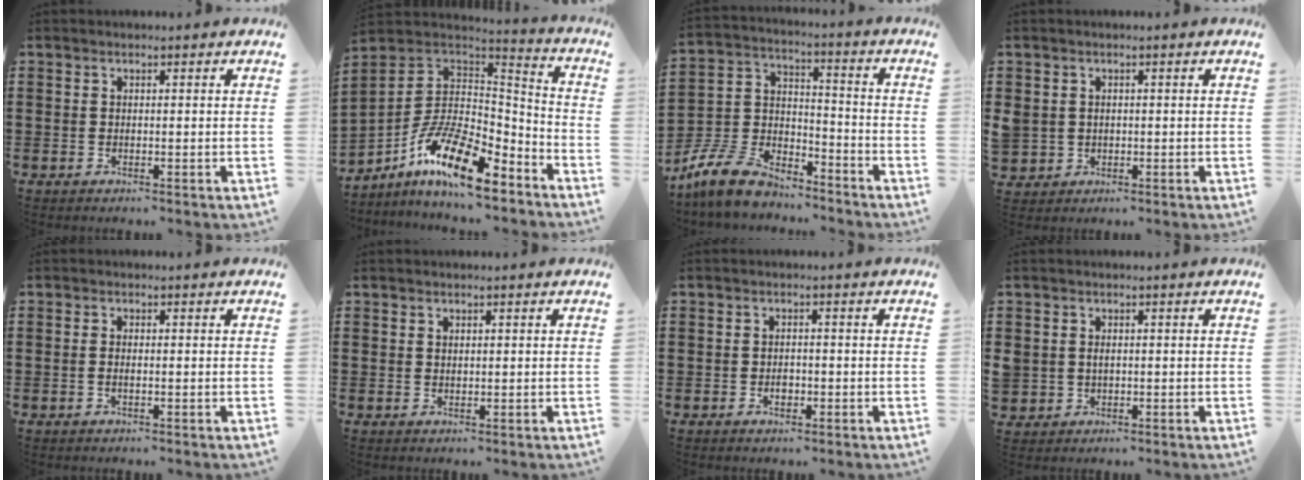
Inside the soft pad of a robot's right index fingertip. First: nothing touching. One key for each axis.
{"total": 15.1, "fx": -8.5, "fy": 5.4, "fz": 11.2, "tx": -0.221, "ty": 0.017, "tz": -0.154}
{"total": 9.1, "fx": -8.2, "fy": 2.6, "fz": 3.2, "tx": -0.081, "ty": 0.016, "tz": -0.164}
{"total": 1.8, "fx": -0.1, "fy": 1.8, "fz": 0.1, "tx": -0.014, "ty": 0.005, "tz": -0.003}
{"total": 0.9, "fx": -0.2, "fy": 0.3, "fz": 0.9, "tx": -0.018, "ty": -0.003, "tz": -0.002}
{"total": 0.6, "fx": 0.5, "fy": 0.3, "fz": 0.2, "tx": -0.004, "ty": 0.002, "tz": 0.010}
{"total": 1.6, "fx": -0.7, "fy": 1.0, "fz": 1.1, "tx": -0.020, "ty": 0.001, "tz": -0.012}
{"total": 1.4, "fx": 0.0, "fy": 1.3, "fz": 0.5, "tx": -0.015, "ty": 0.004, "tz": -0.002}